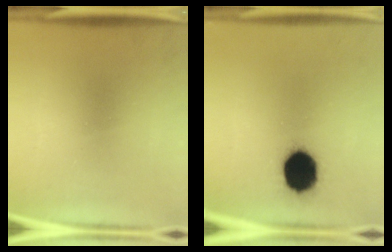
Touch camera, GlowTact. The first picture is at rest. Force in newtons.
{"total": 13.9}